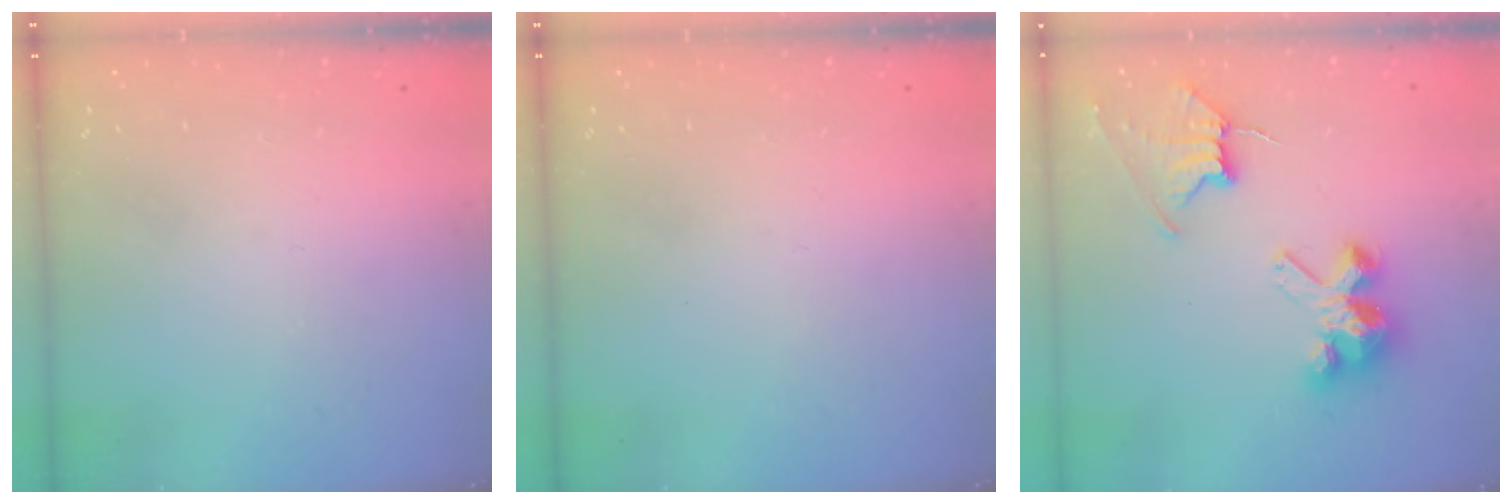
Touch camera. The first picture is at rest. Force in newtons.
{"total": 0.0}
{"total": 8.4, "press": 8.3, "slide": 0.7}